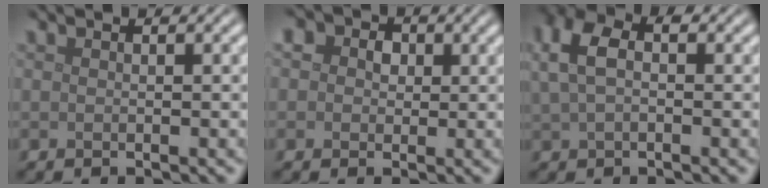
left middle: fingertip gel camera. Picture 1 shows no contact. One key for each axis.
{"total": 7.1, "fx": 3.0, "fy": 5.4, "fz": 3.5, "tx": -0.049, "ty": 0.033, "tz": 0.001}
{"total": 3.9, "fx": 0.9, "fy": 2.5, "fz": 2.9, "tx": -0.073, "ty": 0.009, "tz": 0.013}